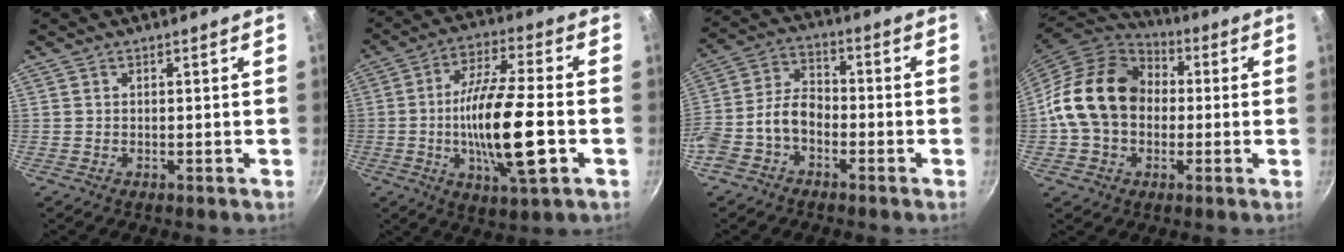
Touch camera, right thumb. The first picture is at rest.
{"total": 17.6, "force": [-3.5, 4.5, 16.6], "torque": [-0.299, 0.015, -0.068]}
{"total": 8.9, "force": [-3.4, 5.8, 5.9], "torque": [-0.112, 0.052, -0.076]}
{"total": 16.9, "force": [0.6, 13.2, 10.5], "torque": [-0.158, 0.034, 0.003]}